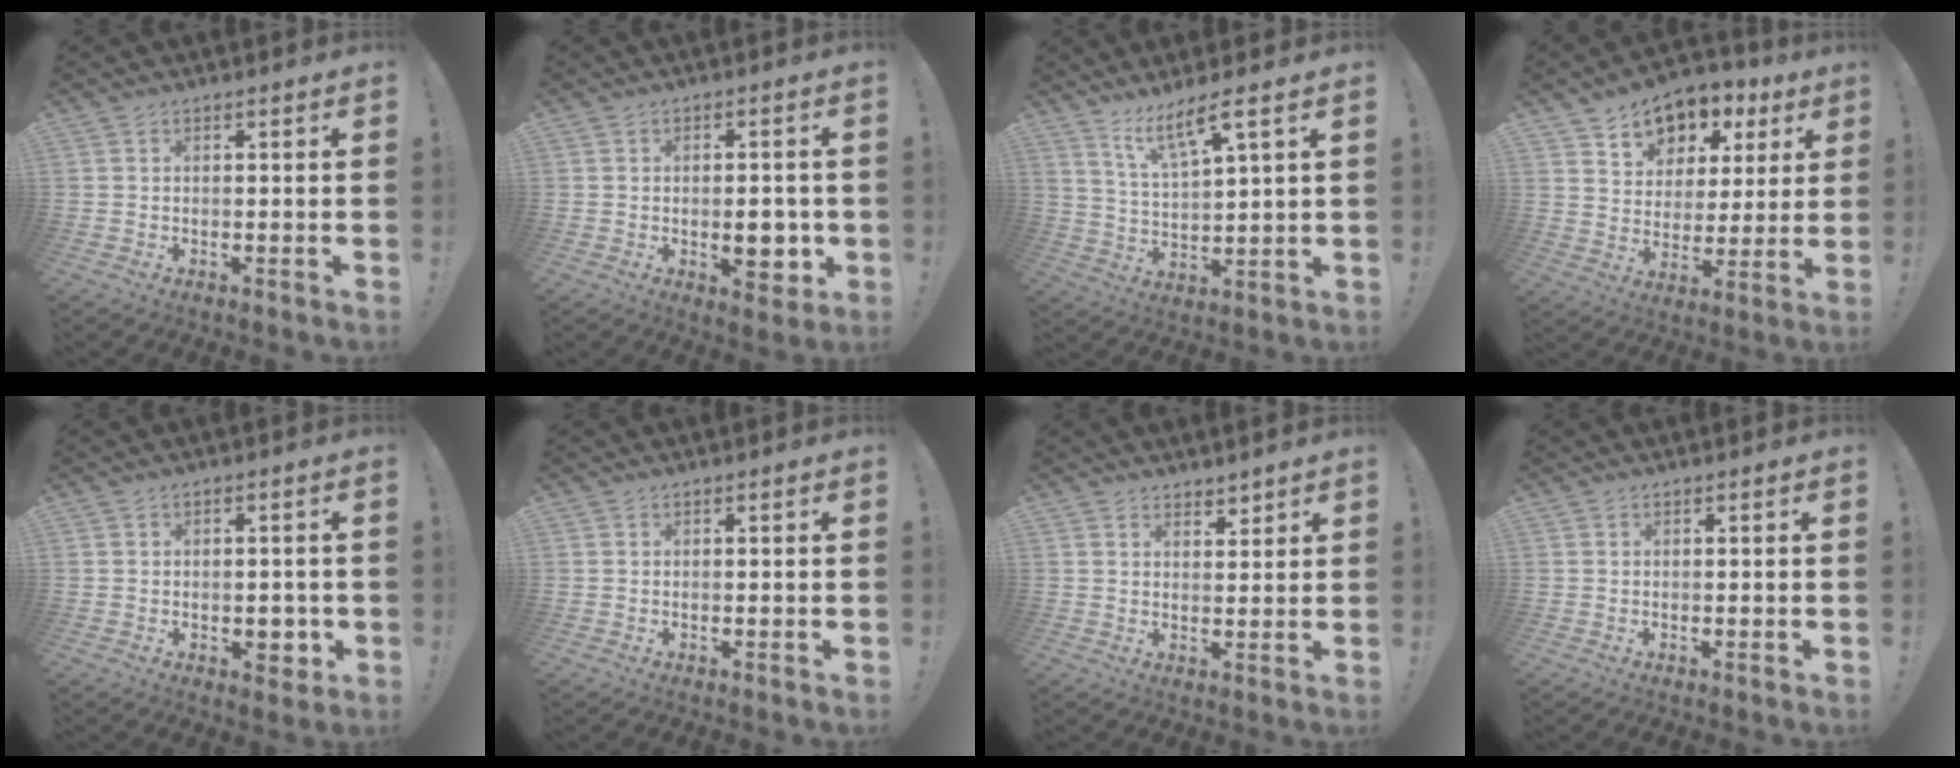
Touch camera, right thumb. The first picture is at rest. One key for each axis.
{"total": 7.4, "fx": -1.3, "fy": 4.1, "fz": 6.1, "tx": -0.065, "ty": 0.001, "tz": -0.016}
{"total": 9.0, "fx": 6.4, "fy": 1.3, "fz": 6.2, "tx": -0.106, "ty": -0.035, "tz": 0.108}
{"total": 9.8, "fx": 5.7, "fy": 7.3, "fz": 3.0, "tx": -0.038, "ty": -0.045, "tz": 0.108}
{"total": 3.9, "fx": -0.8, "fy": 2.8, "fz": 2.6, "tx": -0.018, "ty": 0.002, "tz": -0.013}
{"total": 0.0}
{"total": 3.3, "fx": 2.9, "fy": 1.3, "fz": 0.7, "tx": 0.005, "ty": -0.024, "tz": 0.051}
{"total": 0.0}